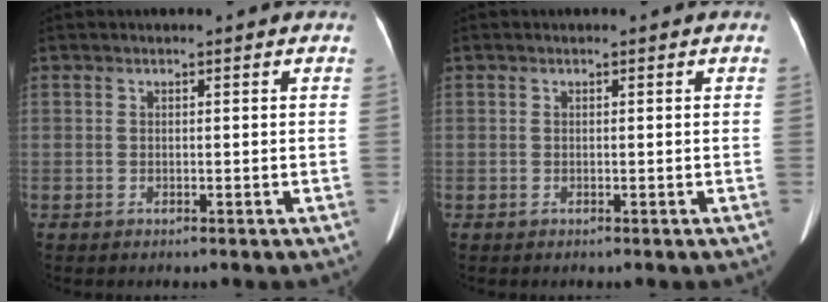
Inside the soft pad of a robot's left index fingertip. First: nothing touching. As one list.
[{"total": 0.0}]